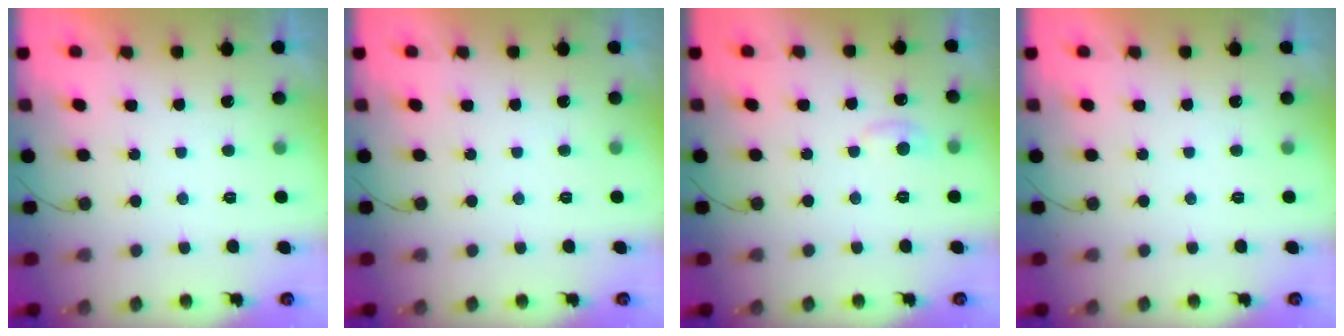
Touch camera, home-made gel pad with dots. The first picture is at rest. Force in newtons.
{"total": 0.0}
{"total": 5.4, "press": 5.4, "slide": 0.7}
{"total": 0.0}